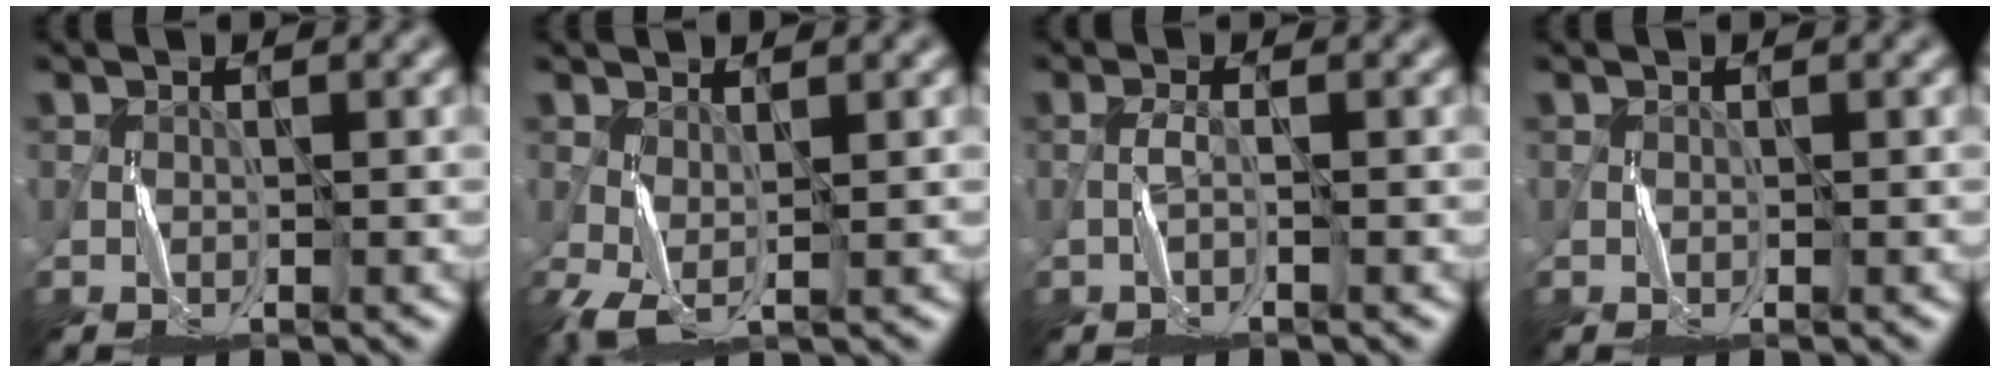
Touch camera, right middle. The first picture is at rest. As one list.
[{"total": 2.3, "force": [0.0, 0.9, 2.1], "torque": [-0.063, -0.004, 0.000]}, {"total": 0.9, "force": [-0.6, 0.0, 0.7], "torque": [-0.018, 0.005, -0.013]}, {"total": 0.0}]